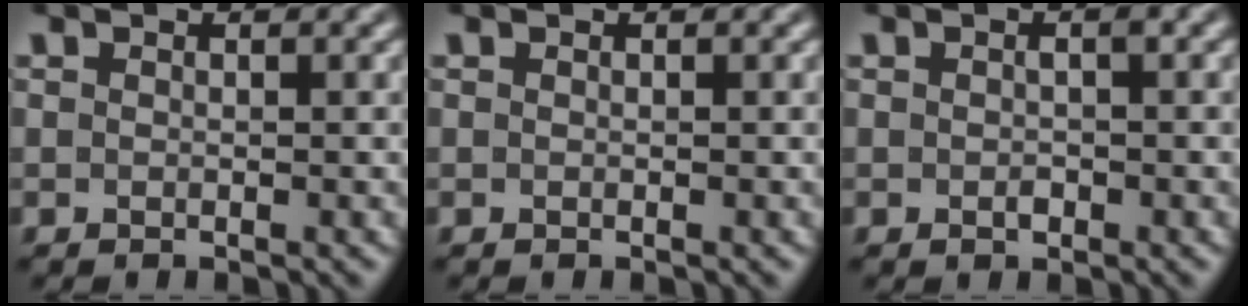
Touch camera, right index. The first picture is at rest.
{"total": 0.0}
{"total": 1.0, "force": [-0.4, 0.3, 0.9], "torque": [-0.015, -0.003, -0.001]}